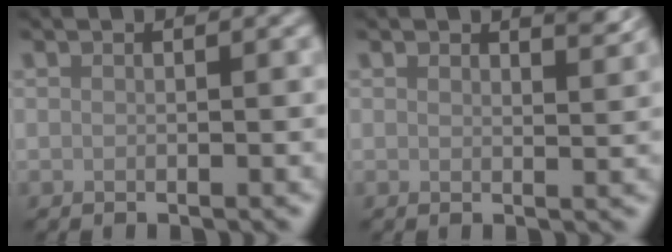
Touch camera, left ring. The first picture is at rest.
{"total": 1.6, "force": [1.3, 0.4, 0.8], "torque": [-0.006, -0.004, 0.020]}